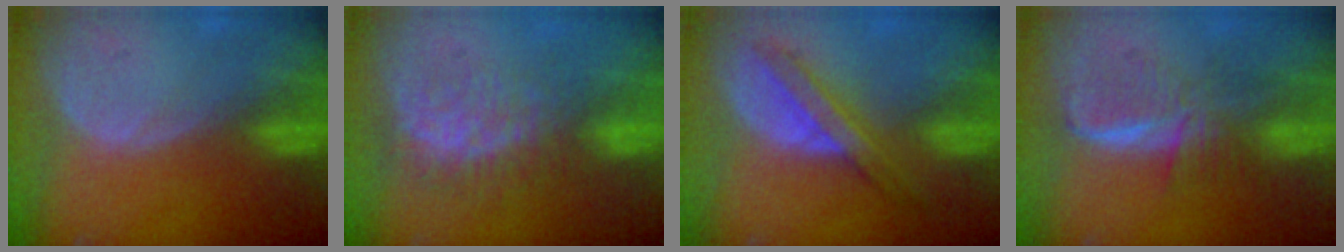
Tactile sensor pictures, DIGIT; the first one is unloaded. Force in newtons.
{"total": 8.8, "press": 7.4, "slide": 4.7}
{"total": 5.9, "press": 5.8, "slide": 0.5}
{"total": 5.9, "press": 5.9, "slide": 0.8}